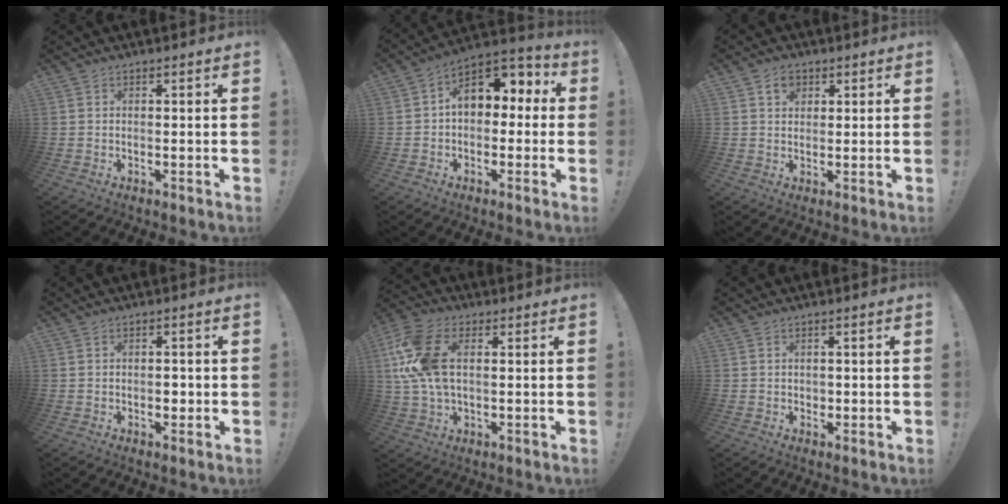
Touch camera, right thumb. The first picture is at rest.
{"total": 11.2, "force": [2.7, 8.1, 7.3], "torque": [-0.103, 0.002, 0.054]}
{"total": 4.2, "force": [1.9, 3.0, 2.1], "torque": [-0.023, -0.004, 0.032]}
{"total": 2.1, "force": [-0.4, 1.5, 1.4], "torque": [-0.008, -0.002, -0.012]}
{"total": 14.3, "force": [2.6, 9.0, 10.9], "torque": [-0.219, 0.001, 0.051]}
{"total": 1.1, "force": [0.2, 1.0, 0.1], "torque": [0.006, 0.000, 0.002]}